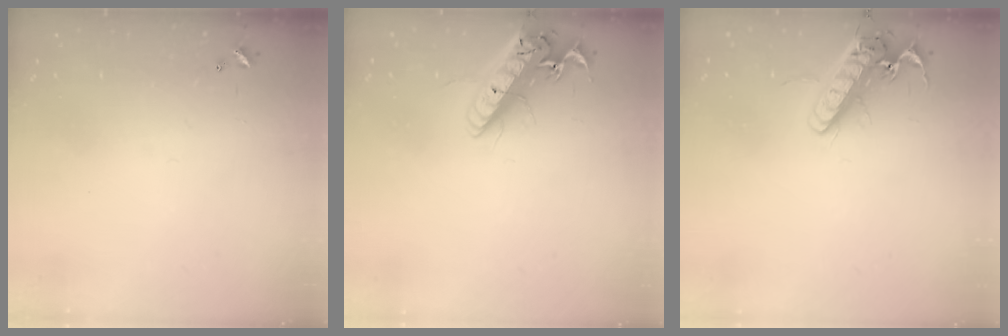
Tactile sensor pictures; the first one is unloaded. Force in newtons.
{"total": 19.7, "press": 19.5, "slide": 2.7}
{"total": 15.0, "press": 14.7, "slide": 2.8}